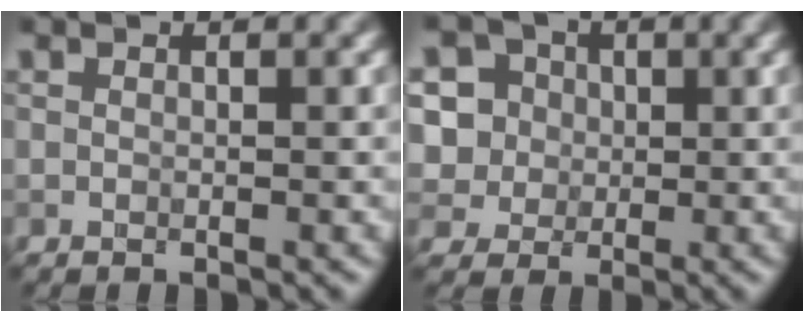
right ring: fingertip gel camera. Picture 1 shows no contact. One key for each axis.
{"total": 8.6, "fx": 2.7, "fy": 7.6, "fz": 2.9, "tx": -0.079, "ty": 0.040, "tz": 0.029}